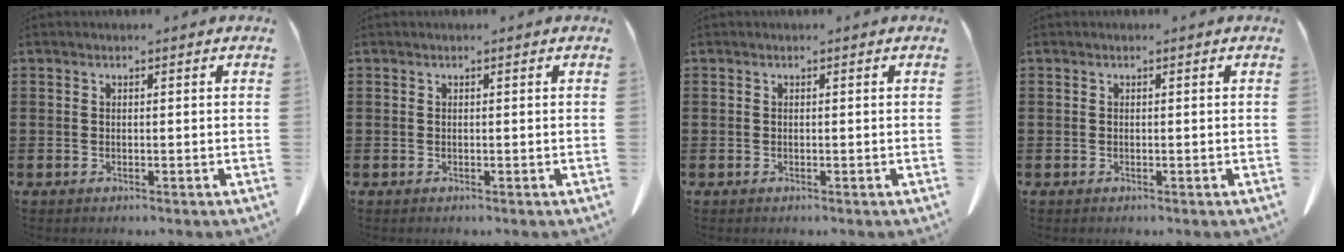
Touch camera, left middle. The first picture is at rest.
{"total": 0.0}
{"total": 0.0}
{"total": 0.0}